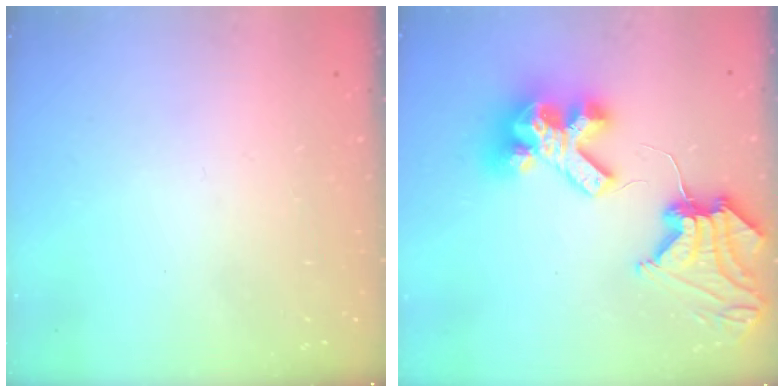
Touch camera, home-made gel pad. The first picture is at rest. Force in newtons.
{"total": 15.3, "press": 15.2, "slide": 1.9}